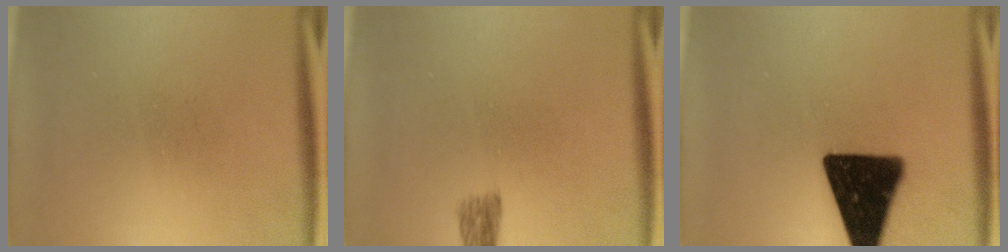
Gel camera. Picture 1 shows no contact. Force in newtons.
{"total": 2.5}
{"total": 19.5}